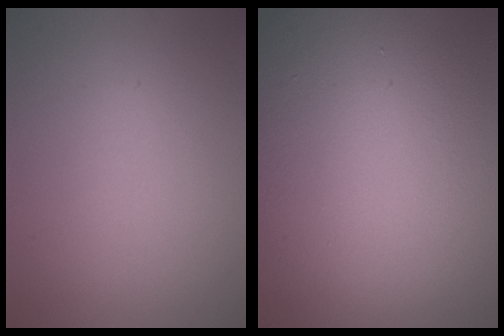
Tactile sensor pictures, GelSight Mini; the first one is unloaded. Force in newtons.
{"total": 21.6, "press": 21.6, "slide": 0.7}